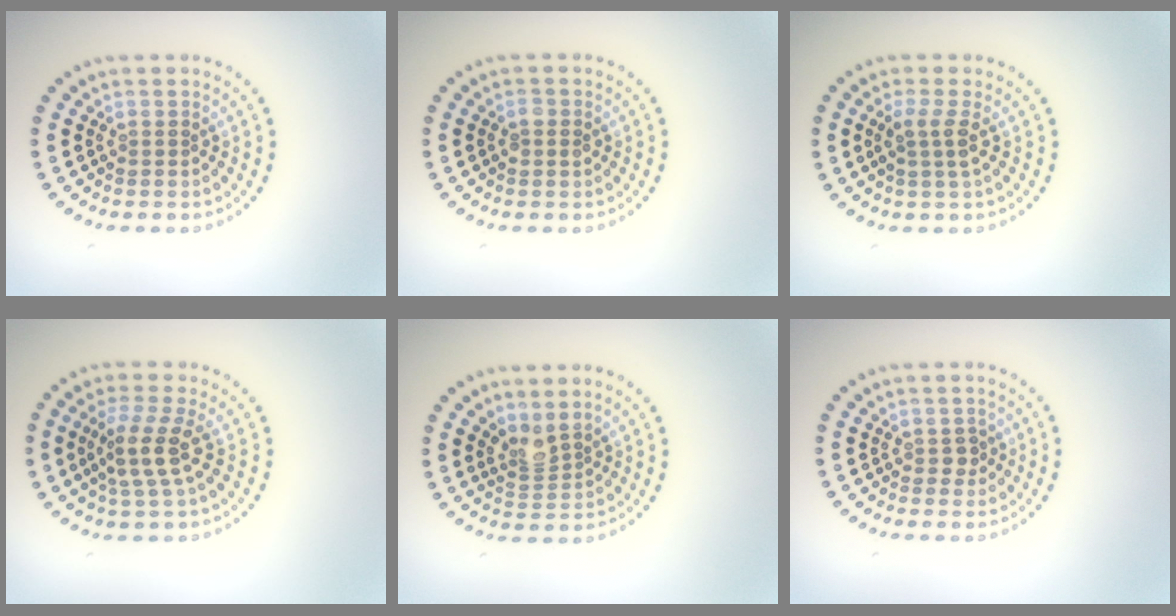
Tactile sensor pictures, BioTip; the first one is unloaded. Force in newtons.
{"total": 1.1, "press": 1.1, "slide": 0.1}
{"total": 1.9, "press": 1.5, "slide": 1.0}
{"total": 3.5, "press": 3.1, "slide": 1.6}
{"total": 2.0, "press": 1.5, "slide": 1.4}
{"total": 1.1, "press": 1.0, "slide": 0.5}